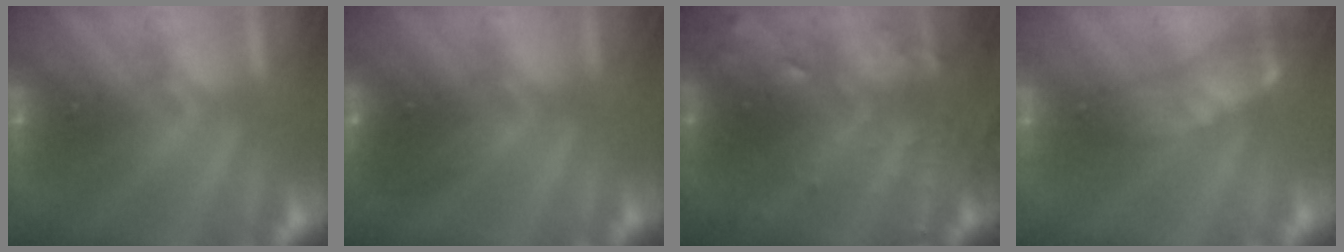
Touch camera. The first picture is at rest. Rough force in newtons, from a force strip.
{"total": 2.8}
{"total": 8.8}
{"total": 2.4}